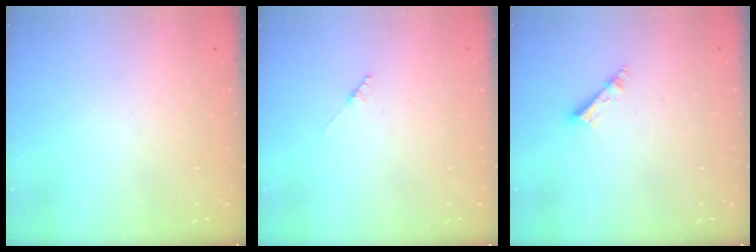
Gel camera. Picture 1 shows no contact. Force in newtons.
{"total": 1.8, "press": 1.7, "slide": 0.3}
{"total": 3.8, "press": 3.8, "slide": 0.2}